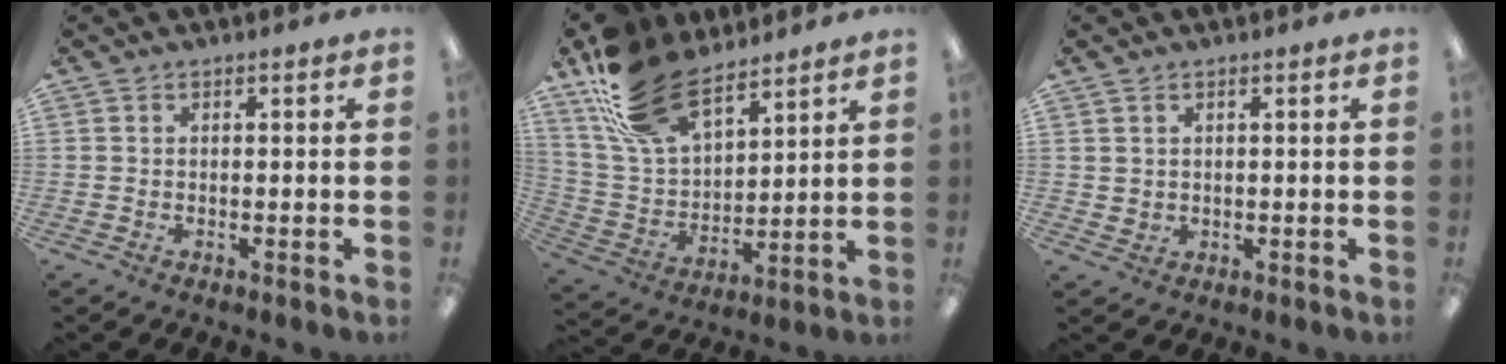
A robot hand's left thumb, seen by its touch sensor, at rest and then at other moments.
{"total": 20.6, "force": [14.0, 10.4, 10.8], "torque": [-0.230, -0.059, 0.261]}
{"total": 1.7, "force": [1.1, 1.2, 0.3], "torque": [-0.007, 0.001, 0.021]}